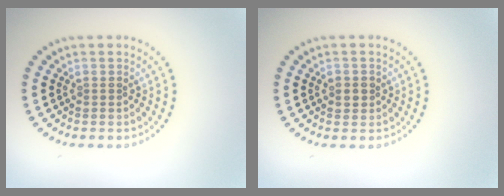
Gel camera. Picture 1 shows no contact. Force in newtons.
{"total": 1.2, "press": 1.2, "slide": 0.4}